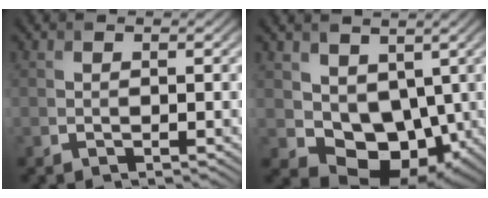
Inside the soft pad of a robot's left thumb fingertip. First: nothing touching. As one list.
[{"total": 7.8, "force": [1.1, 5.9, 5.0], "torque": [-0.099, -0.021, 0.018]}]